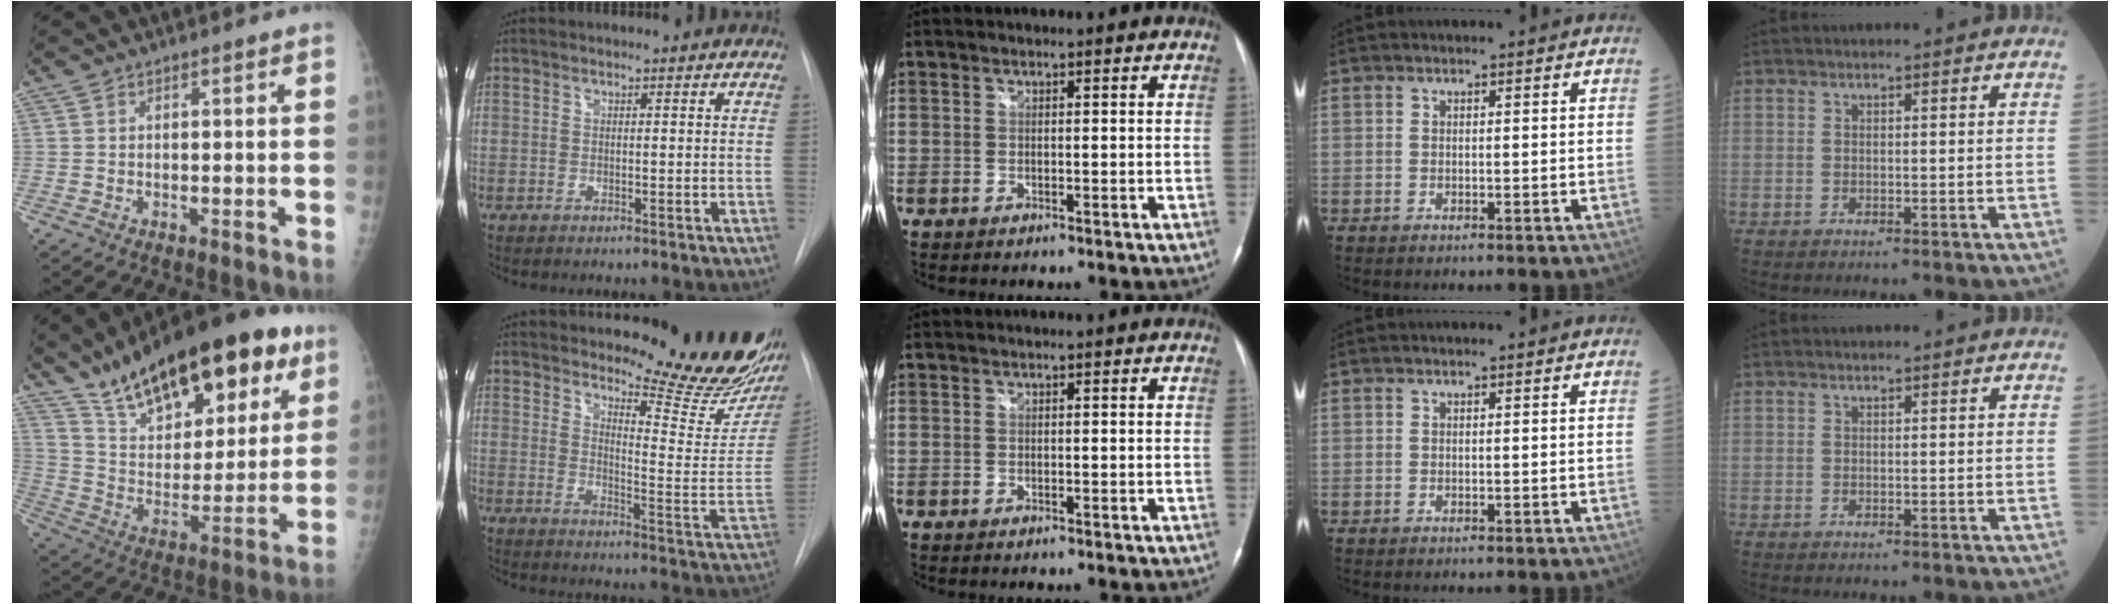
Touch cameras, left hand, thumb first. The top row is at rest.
{"thumb": {"total": 28.2, "force": [17.5, 12.0, 18.6], "torque": [-0.253, -0.038, 0.279]}, "index": {"total": 19.8, "force": [17.3, 2.9, 9.2], "torque": [-0.121, -0.103, 0.208]}}